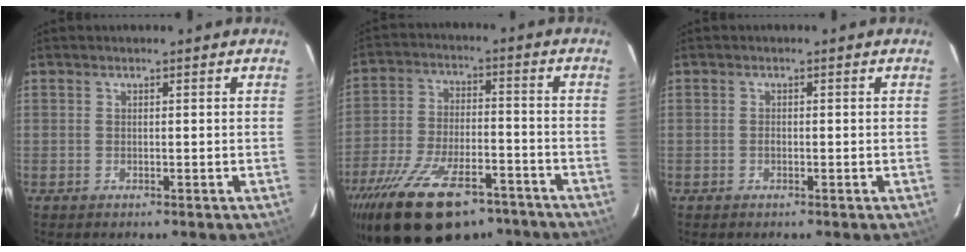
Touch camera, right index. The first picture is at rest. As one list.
[{"total": 22.3, "force": [-15.8, 9.4, 12.6], "torque": [-0.249, -0.025, -0.247]}, {"total": 0.6, "force": [-0.3, 0.5, 0.3], "torque": [-0.005, 0.002, -0.006]}]